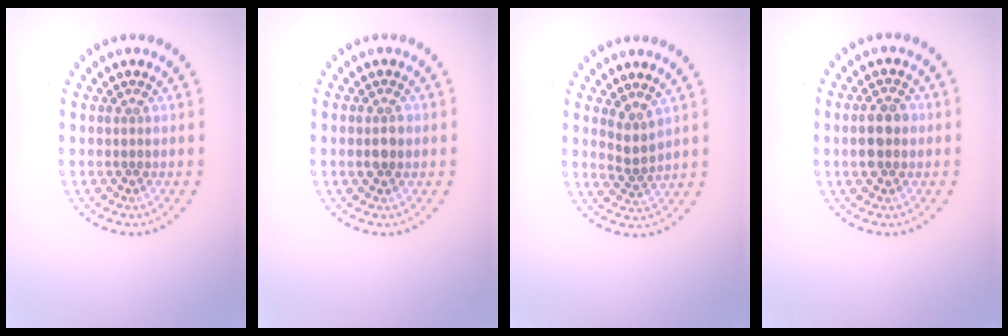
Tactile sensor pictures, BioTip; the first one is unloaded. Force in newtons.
{"total": 1.4, "press": 1.4, "slide": 0.1}
{"total": 1.9, "press": 1.3, "slide": 1.4}
{"total": 3.1, "press": 3.1, "slide": 0.3}